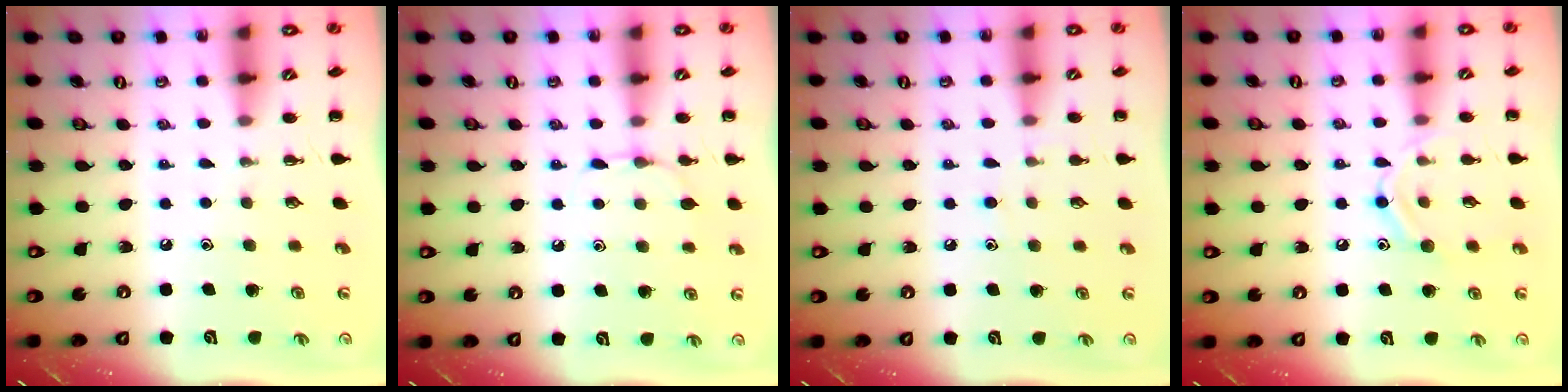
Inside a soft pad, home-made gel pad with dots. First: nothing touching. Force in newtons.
{"total": 4.4, "press": 4.2, "slide": 1.2}
{"total": 6.2, "press": 5.9, "slide": 2.1}
{"total": 10.1, "press": 10.0, "slide": 1.1}